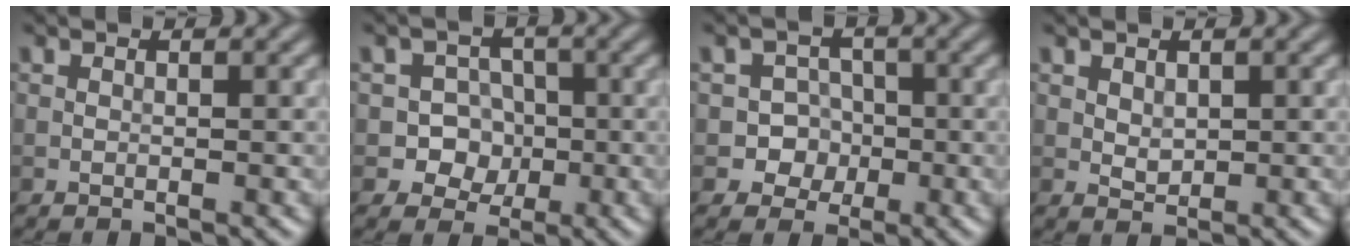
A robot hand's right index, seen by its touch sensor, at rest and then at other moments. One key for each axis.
{"total": 4.3, "fx": -1.0, "fy": 3.9, "fz": 1.5, "tx": 0.005, "ty": 0.007, "tz": -0.034}
{"total": 3.5, "fx": -1.1, "fy": 3.3, "fz": 0.8, "tx": 0.014, "ty": 0.008, "tz": -0.033}
{"total": 1.2, "fx": 0.5, "fy": 0.9, "fz": 0.6, "tx": -0.013, "ty": -0.004, "tz": 0.014}